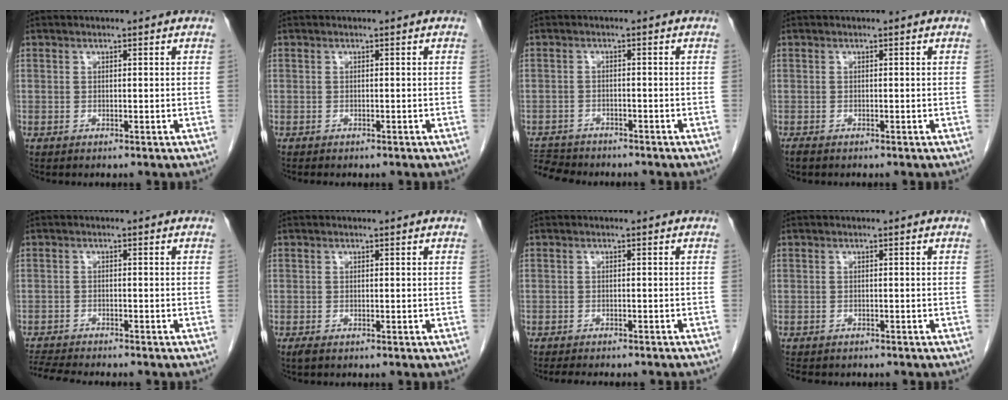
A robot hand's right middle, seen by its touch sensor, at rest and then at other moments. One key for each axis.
{"total": 2.0, "fx": -1.7, "fy": 0.6, "fz": 0.9, "tx": -0.018, "ty": -0.005, "tz": -0.016}
{"total": 6.6, "fx": -6.3, "fy": 1.8, "fz": 0.8, "tx": -0.019, "ty": -0.002, "tz": -0.104}
{"total": 0.9, "fx": -0.8, "fy": 0.3, "fz": 0.4, "tx": -0.014, "ty": -0.003, "tz": -0.014}
{"total": 7.3, "fx": -6.8, "fy": 0.4, "fz": 2.7, "tx": -0.046, "ty": -0.013, "tz": -0.110}
{"total": 0.8, "fx": -0.6, "fy": 0.2, "fz": 0.5, "tx": -0.013, "ty": -0.003, "tz": -0.008}
{"total": 9.2, "fx": -8.2, "fy": 1.8, "fz": 4.0, "tx": -0.048, "ty": -0.007, "tz": -0.098}
{"total": 5.3, "fx": -4.5, "fy": 2.1, "fz": 1.9, "tx": -0.029, "ty": -0.005, "tz": -0.059}